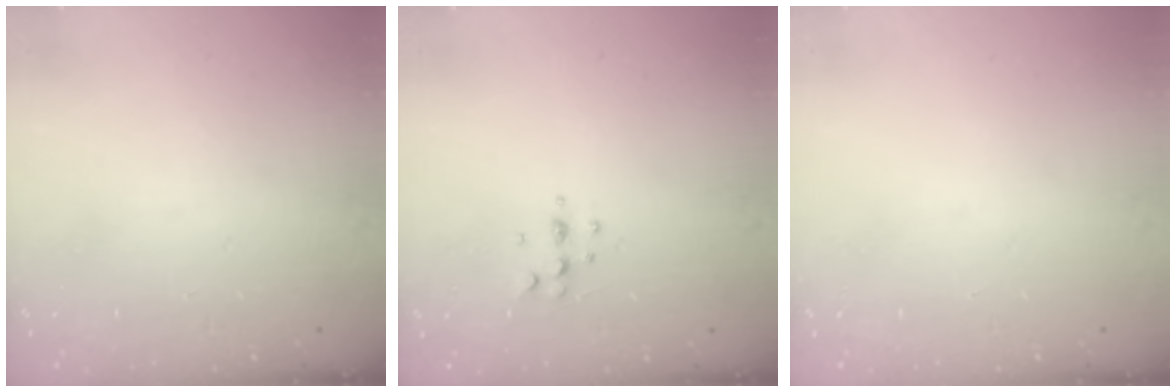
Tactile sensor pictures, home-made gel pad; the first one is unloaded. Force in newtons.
{"total": 5.1, "press": 4.9, "slide": 1.4}
{"total": 0.0}